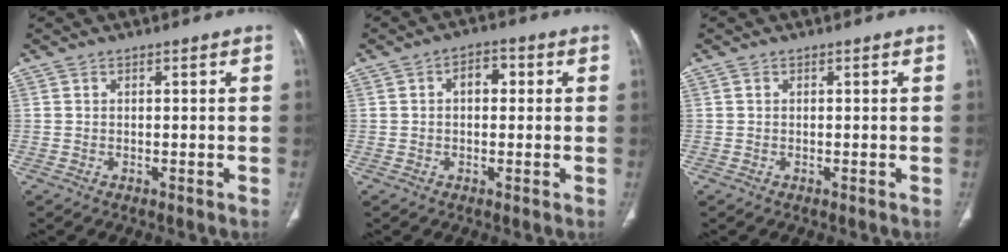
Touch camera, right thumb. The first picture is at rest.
{"total": 4.1, "force": [0.7, 2.6, 3.1], "torque": [-0.038, 0.014, 0.007]}
{"total": 0.0}